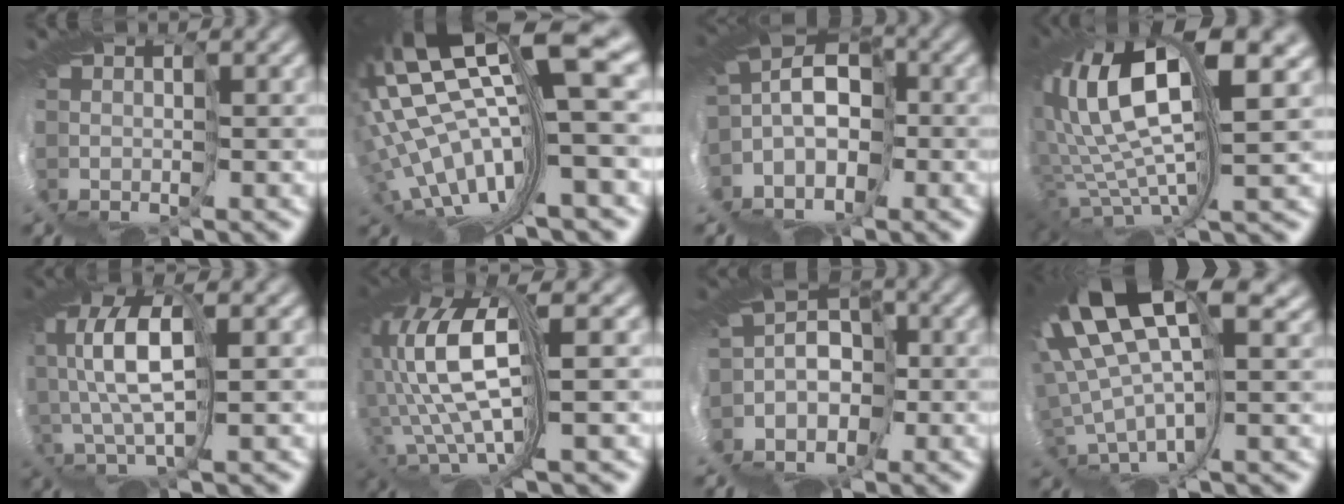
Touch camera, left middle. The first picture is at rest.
{"total": 12.3, "force": [2.1, 1.3, 12.1], "torque": [-0.259, -0.011, 0.072]}
{"total": 4.9, "force": [-3.0, 2.9, 2.6], "torque": [-0.066, 0.018, -0.063]}
{"total": 11.2, "force": [4.6, 2.5, 9.9], "torque": [-0.257, 0.022, 0.090]}
{"total": 3.9, "force": [0.7, -0.9, 3.7], "torque": [-0.126, 0.030, 0.001]}
{"total": 9.2, "force": [-0.3, 1.6, 9.0], "torque": [-0.241, 0.011, 0.004]}
{"total": 5.2, "force": [-3.7, 3.4, 1.5], "torque": [-0.048, 0.017, -0.075]}
{"total": 10.7, "force": [5.2, 2.4, 9.1], "torque": [-0.240, 0.008, 0.107]}